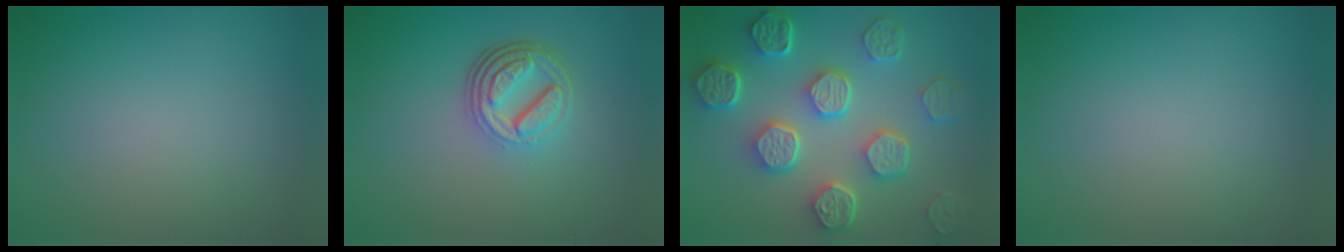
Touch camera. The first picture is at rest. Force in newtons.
{"total": 4.7, "press": 3.4, "slide": 3.2}
{"total": 8.1, "press": 6.3, "slide": 5.1}
{"total": 0.0}